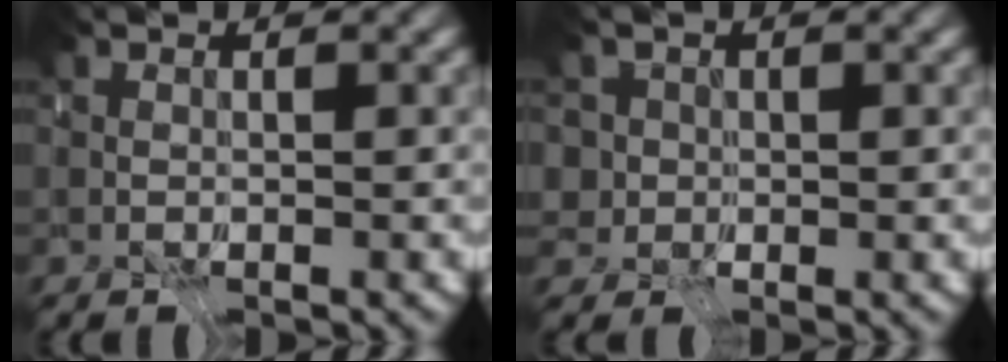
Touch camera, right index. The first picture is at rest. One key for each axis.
{"total": 3.5, "fx": 0.9, "fy": 3.0, "fz": 1.6, "tx": -0.032, "ty": 0.000, "tz": -0.009}